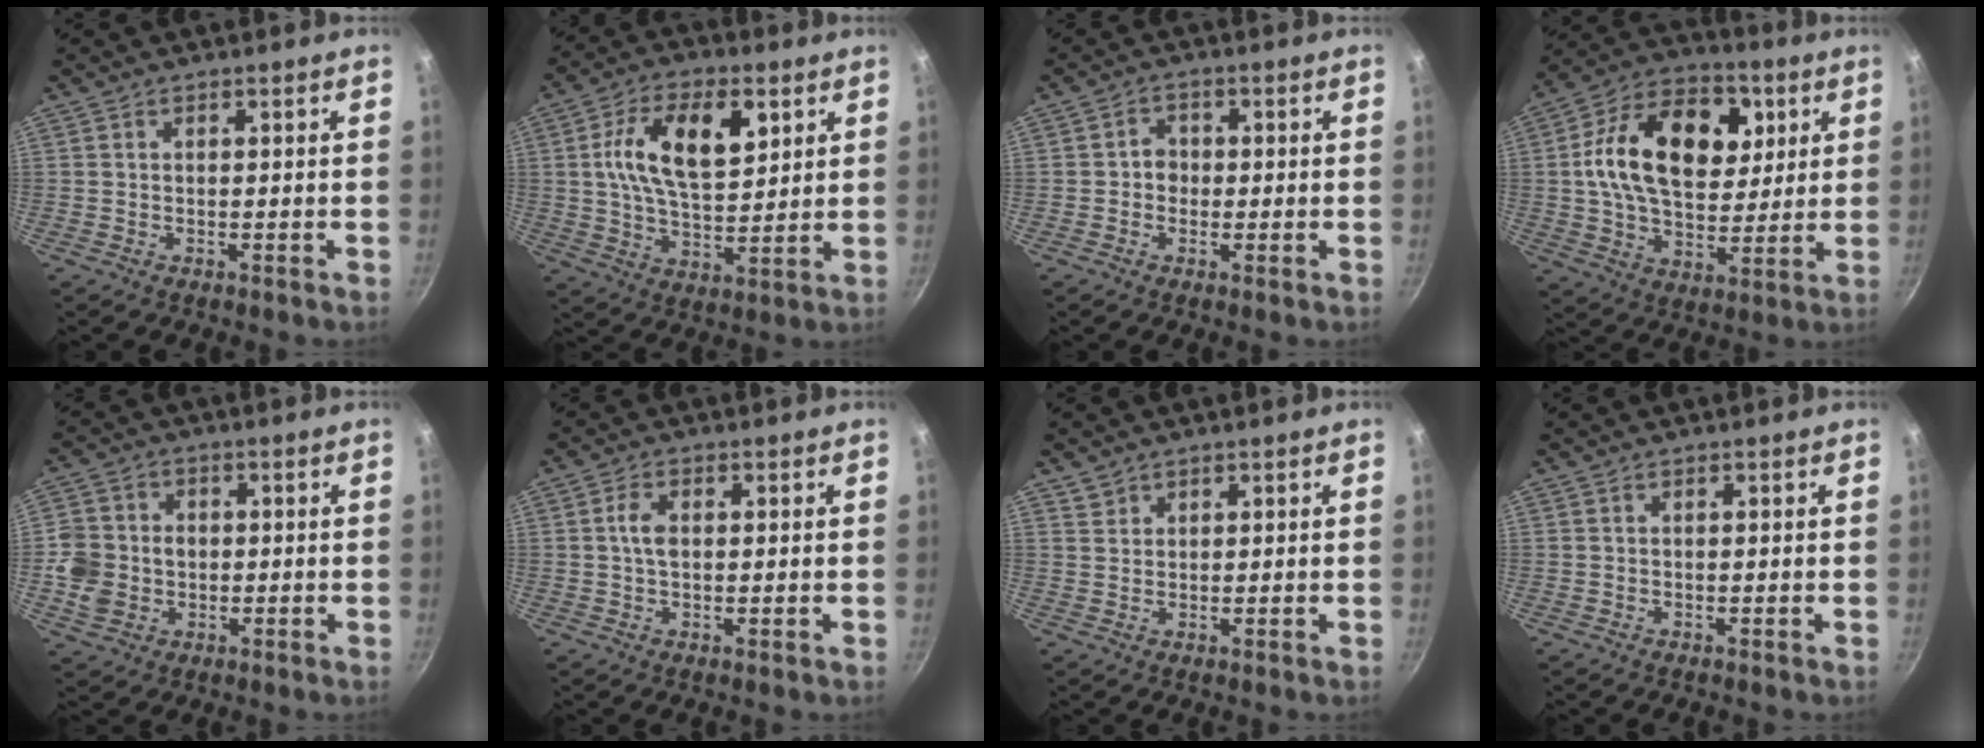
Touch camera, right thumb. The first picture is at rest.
{"total": 15.4, "force": [4.6, 7.9, 12.4], "torque": [-0.202, -0.007, 0.084]}
{"total": 3.0, "force": [-0.2, 2.6, 1.5], "torque": [-0.002, 0.008, -0.012]}
{"total": 21.6, "force": [4.7, 13.8, 15.9], "torque": [-0.246, 0.005, 0.077]}
{"total": 8.4, "force": [-1.0, 7.4, 3.9], "torque": [-0.057, 0.010, -0.019]}
{"total": 3.5, "force": [0.5, 2.0, 2.8], "torque": [-0.056, 0.001, 0.006]}
{"total": 1.6, "force": [1.3, 1.0, -0.1], "torque": [0.017, -0.006, 0.018]}
{"total": 0.0}